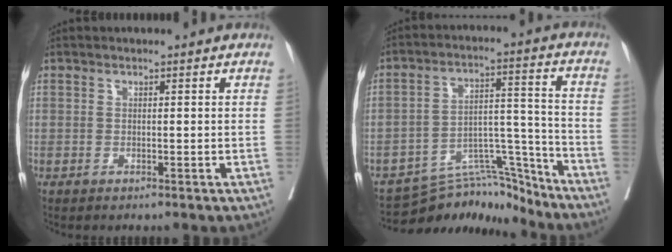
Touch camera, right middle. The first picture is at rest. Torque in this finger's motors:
{"motor_torque": [0.18, -0.60, -0.12, -0.06]}